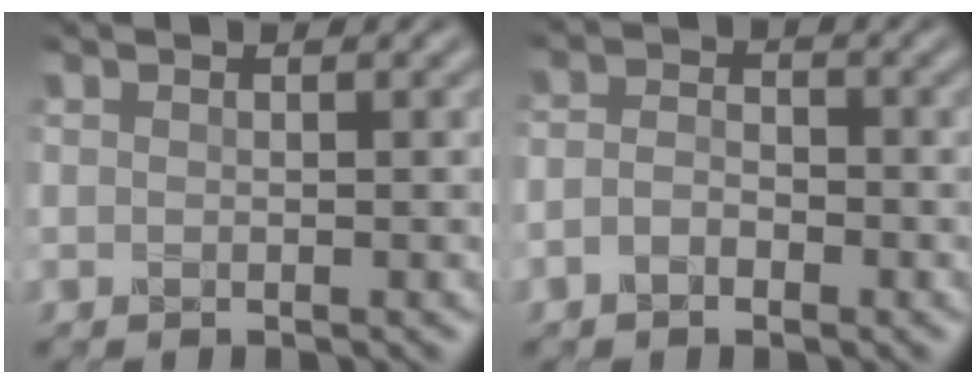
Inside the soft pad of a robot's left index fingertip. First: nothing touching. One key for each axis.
{"total": 1.7, "fx": -1.0, "fy": 1.0, "fz": 1.0, "tx": -0.022, "ty": 0.006, "tz": -0.022}